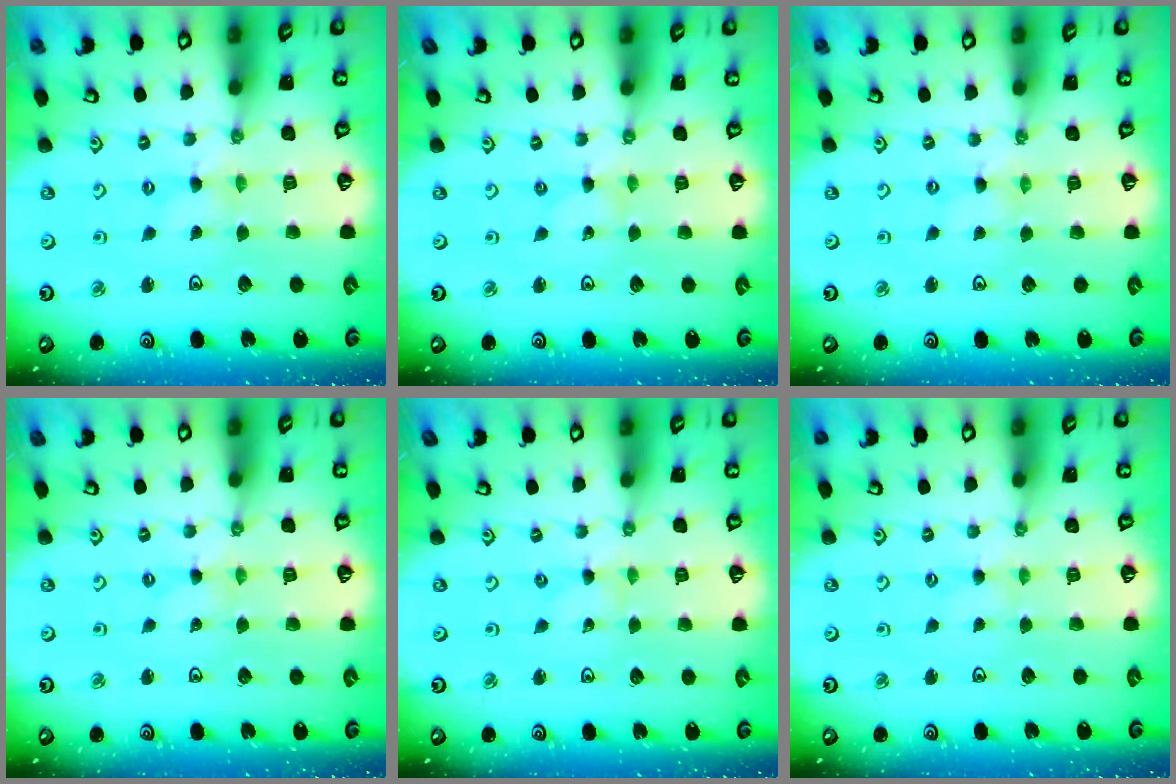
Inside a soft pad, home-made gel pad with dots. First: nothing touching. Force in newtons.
{"total": 0.0}
{"total": 0.0}
{"total": 0.0}
{"total": 0.0}
{"total": 0.7, "press": 0.7, "slide": 0.2}